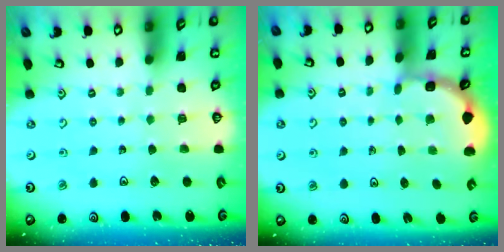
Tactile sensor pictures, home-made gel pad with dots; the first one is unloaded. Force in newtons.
{"total": 1.9, "press": 1.9, "slide": 0.3}